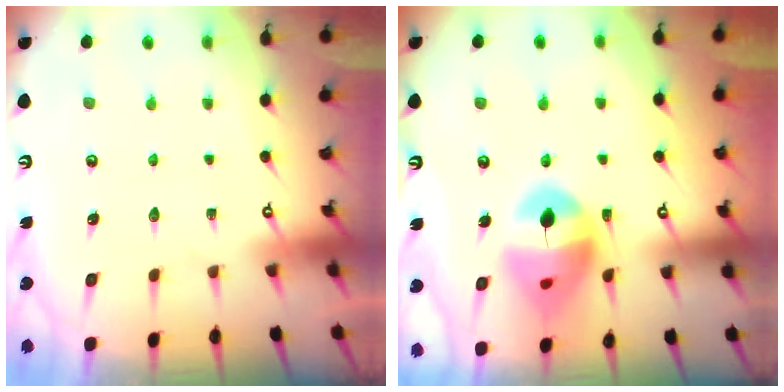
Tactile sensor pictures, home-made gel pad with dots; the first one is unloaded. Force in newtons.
{"total": 14.4, "press": 14.3, "slide": 1.8}